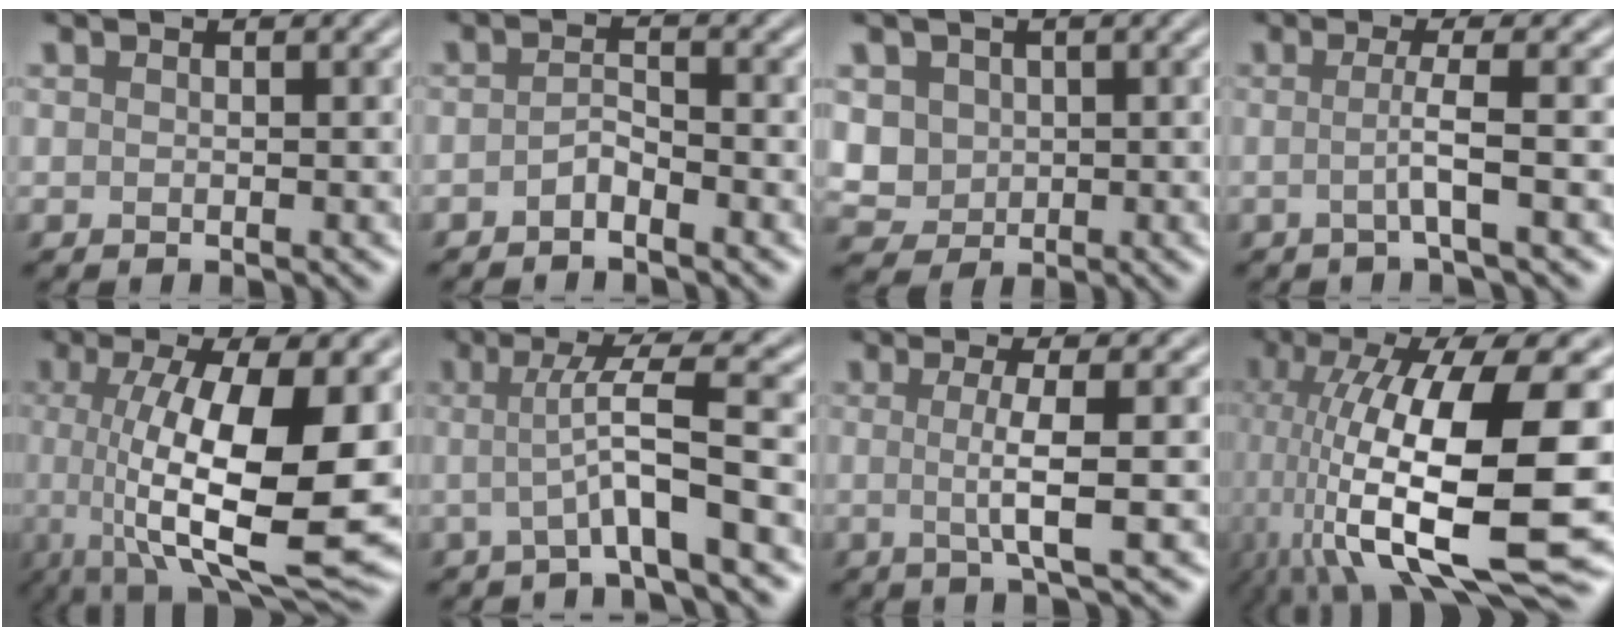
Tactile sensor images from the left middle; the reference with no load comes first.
{"total": 1.4, "force": [-1.0, 0.4, 0.9], "torque": [-0.021, 0.005, -0.023]}
{"total": 4.0, "force": [0.9, 3.6, 1.5], "torque": [-0.039, 0.000, 0.021]}
{"total": 2.8, "force": [-0.3, 0.4, 2.7], "torque": [-0.049, -0.008, -0.016]}
{"total": 14.0, "force": [-0.6, 4.7, 13.2], "torque": [-0.203, -0.015, -0.013]}
{"total": 4.7, "force": [-0.6, 0.5, 4.7], "torque": [-0.079, 0.005, -0.020]}
{"total": 3.7, "force": [0.0, 0.7, 3.7], "torque": [-0.062, -0.006, -0.005]}
{"total": 17.1, "force": [-1.5, 5.9, 16.0], "torque": [-0.294, 0.008, -0.018]}